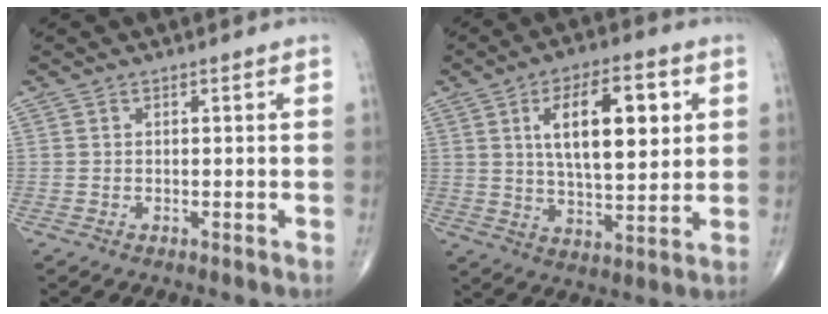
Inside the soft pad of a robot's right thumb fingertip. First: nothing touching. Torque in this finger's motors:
{"motor_torque": [1.45, 3.40, 1.72, 0.58, 0.15]}